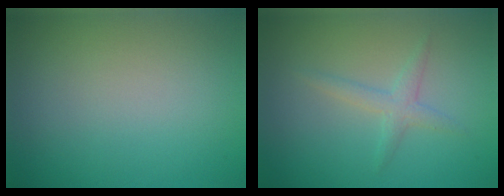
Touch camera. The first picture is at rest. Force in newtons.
{"total": 1.8, "press": 1.8, "slide": 0.1}